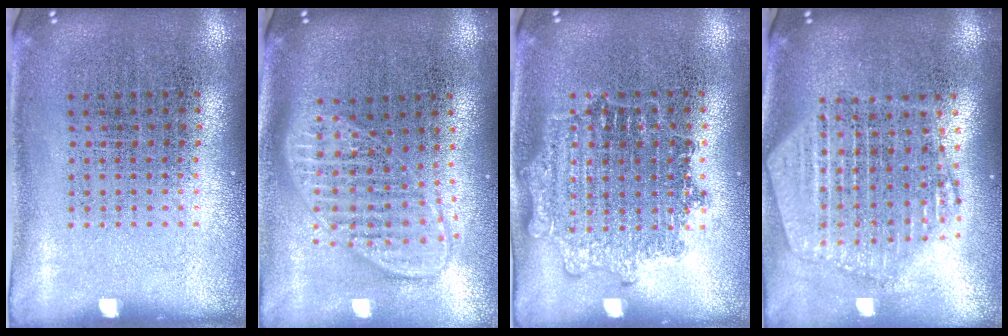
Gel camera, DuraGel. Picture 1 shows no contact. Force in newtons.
{"total": 1.9, "press": 1.5, "slide": 1.1}
{"total": 1.2, "press": 1.2, "slide": 0.3}
{"total": 2.4, "press": 2.0, "slide": 1.2}